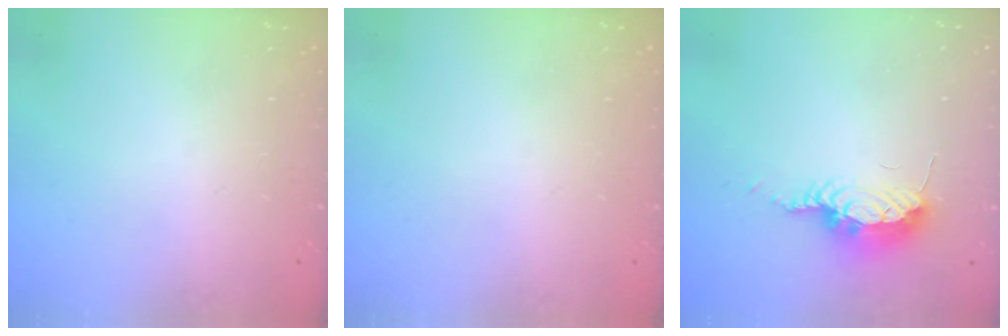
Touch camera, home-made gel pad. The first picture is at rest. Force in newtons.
{"total": 0.0}
{"total": 8.1, "press": 8.0, "slide": 1.0}